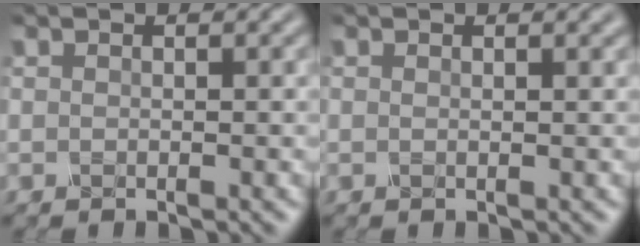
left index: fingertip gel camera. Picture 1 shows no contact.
{"total": 1.7, "force": [0.9, 0.7, 1.2], "torque": [-0.001, 0.009, -0.002]}